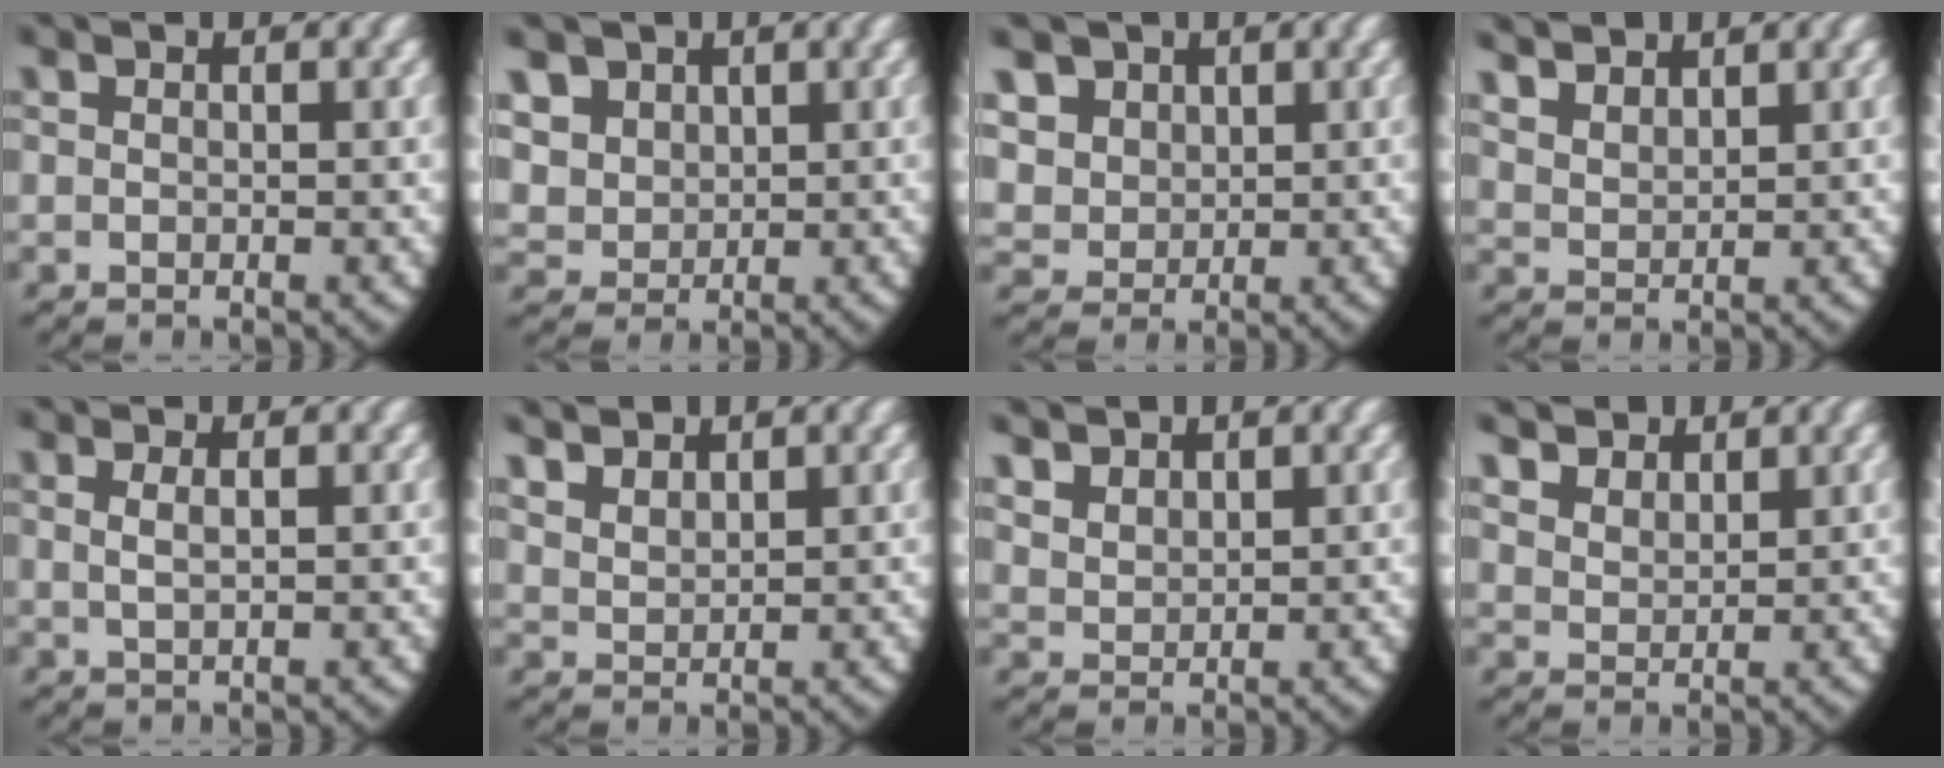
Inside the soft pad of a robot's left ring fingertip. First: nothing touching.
{"total": 6.5, "force": [1.6, 5.8, 2.7], "torque": [-0.089, -0.020, 0.036]}
{"total": 7.5, "force": [1.8, 6.5, 3.1], "torque": [-0.097, -0.018, 0.035]}
{"total": 3.1, "force": [2.6, 1.4, 0.9], "torque": [-0.026, -0.003, 0.056]}
{"total": 1.0, "force": [0.3, -0.1, 0.9], "torque": [-0.027, -0.008, 0.012]}
{"total": 2.9, "force": [2.5, 1.2, 0.8], "torque": [-0.023, -0.002, 0.053]}
{"total": 2.8, "force": [2.2, 1.5, 0.9], "torque": [-0.027, -0.004, 0.052]}
{"total": 3.6, "force": [2.9, 1.8, 1.3], "torque": [-0.029, -0.007, 0.060]}